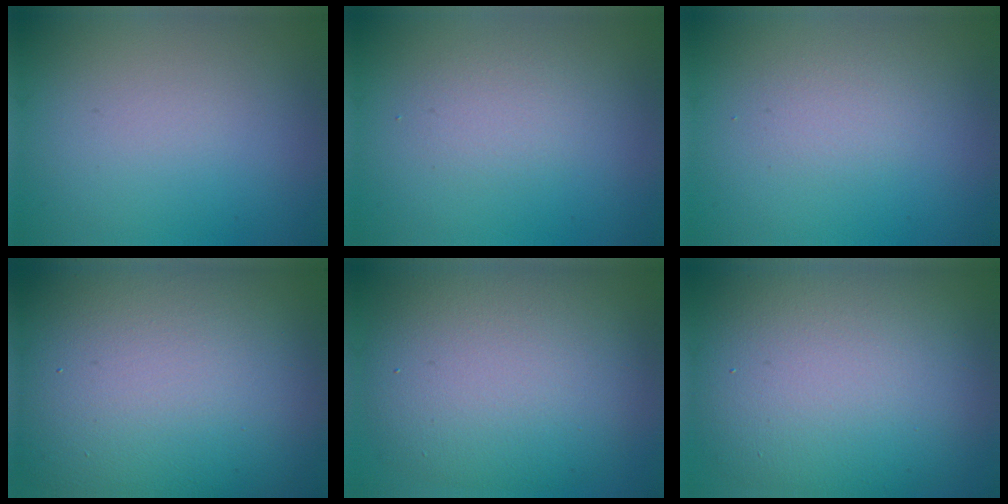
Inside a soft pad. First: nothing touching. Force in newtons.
{"total": 1.7, "press": 1.7, "slide": 0.1}
{"total": 1.5, "press": 1.4, "slide": 0.1}
{"total": 19.6, "press": 19.6, "slide": 0.7}
{"total": 10.6, "press": 10.6, "slide": 0.5}
{"total": 14.3, "press": 14.2, "slide": 0.7}